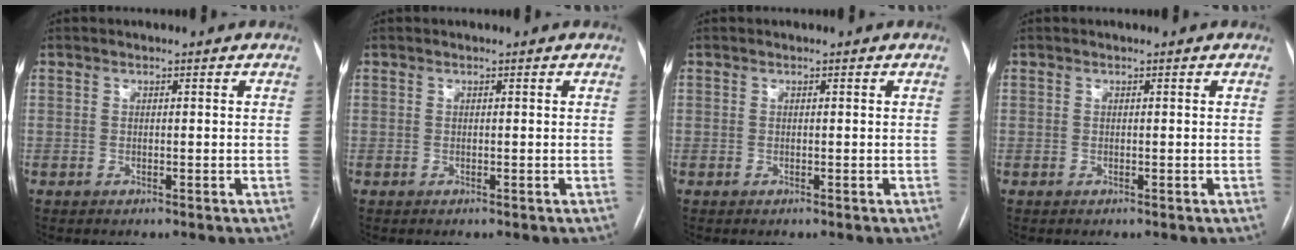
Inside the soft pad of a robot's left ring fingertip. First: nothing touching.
{"total": 0.0}
{"total": 0.0}
{"total": 0.0}